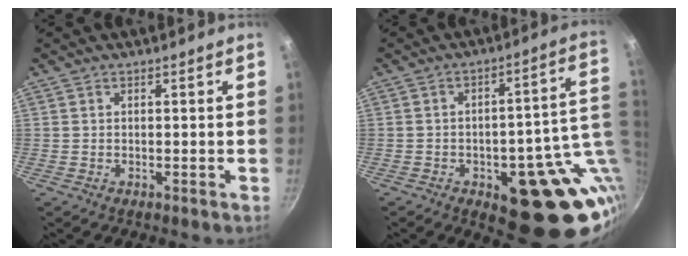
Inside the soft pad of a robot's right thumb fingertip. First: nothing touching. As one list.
[{"total": 19.7, "force": [-3.4, 9.9, 16.6], "torque": [-0.133, 0.011, -0.035]}]